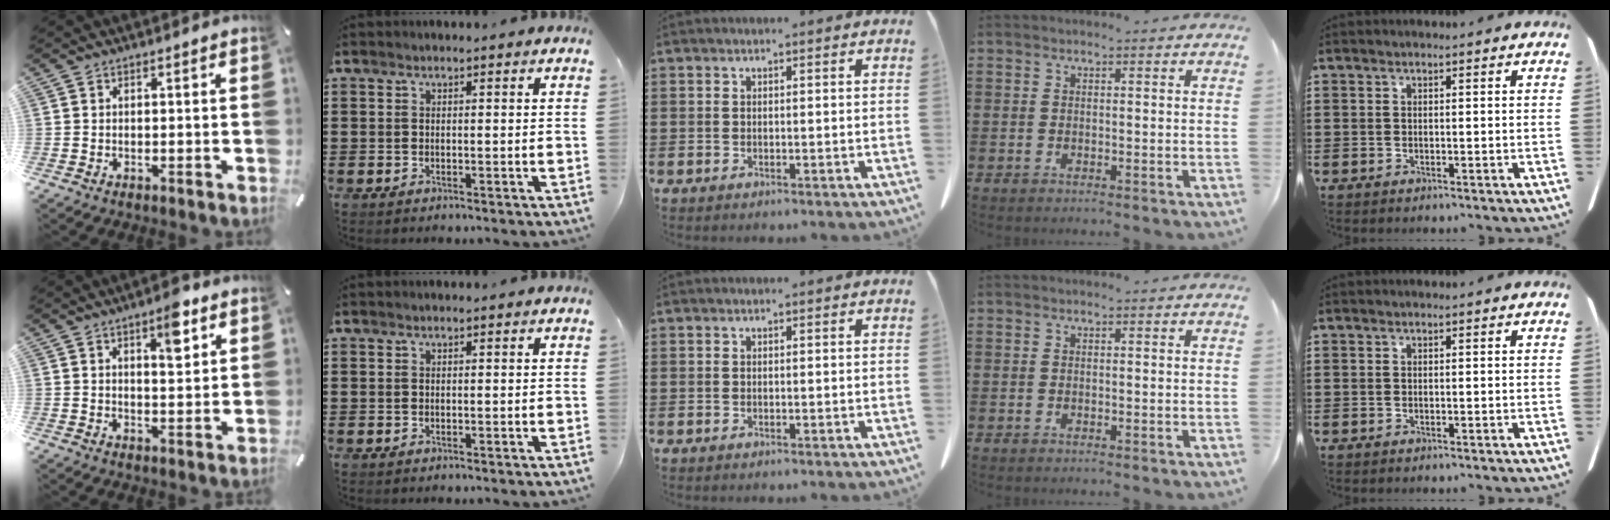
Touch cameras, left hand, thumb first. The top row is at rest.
{"thumb": {"total": 7.3, "force": [4.0, 2.8, 5.4], "torque": [-0.067, -0.019, 0.061]}}